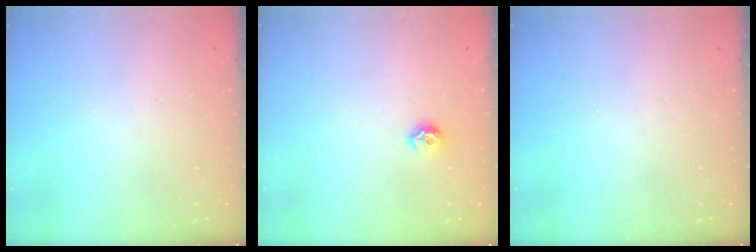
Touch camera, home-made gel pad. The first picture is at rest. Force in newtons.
{"total": 7.2, "press": 7.2, "slide": 1.0}
{"total": 0.0}